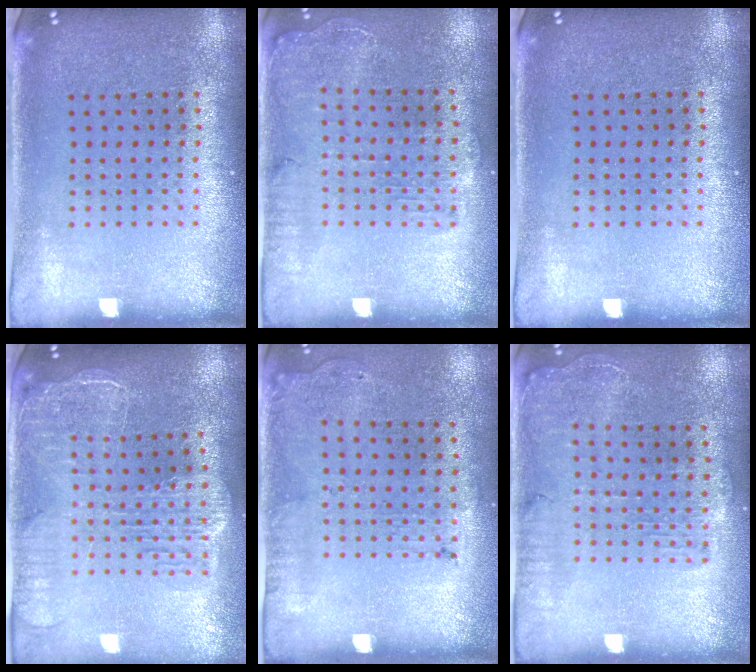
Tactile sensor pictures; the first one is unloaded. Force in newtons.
{"total": 1.6, "press": 1.5, "slide": 0.5}
{"total": 0.0}
{"total": 2.5, "press": 2.2, "slide": 1.2}
{"total": 1.8, "press": 1.2, "slide": 1.4}
{"total": 1.6, "press": 1.5, "slide": 0.5}